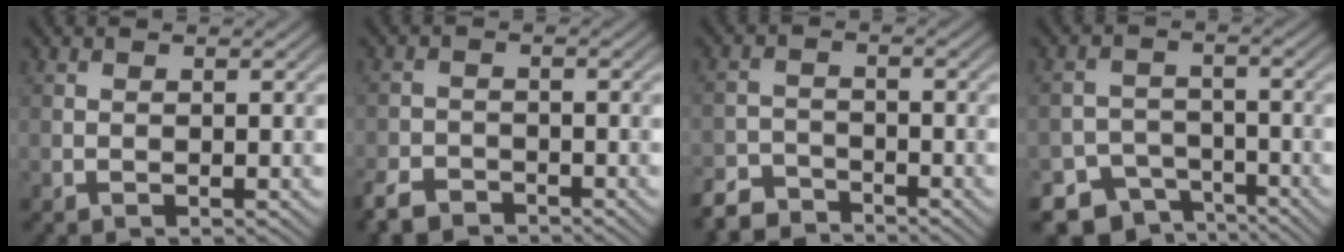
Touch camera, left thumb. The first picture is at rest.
{"total": 4.4, "force": [-3.7, 1.7, 1.6], "torque": [-0.029, -0.009, -0.078]}
{"total": 4.8, "force": [-4.3, 1.5, 1.2], "torque": [-0.018, -0.006, -0.091]}
{"total": 6.7, "force": [-5.1, 4.0, 1.8], "torque": [-0.025, -0.012, -0.081]}